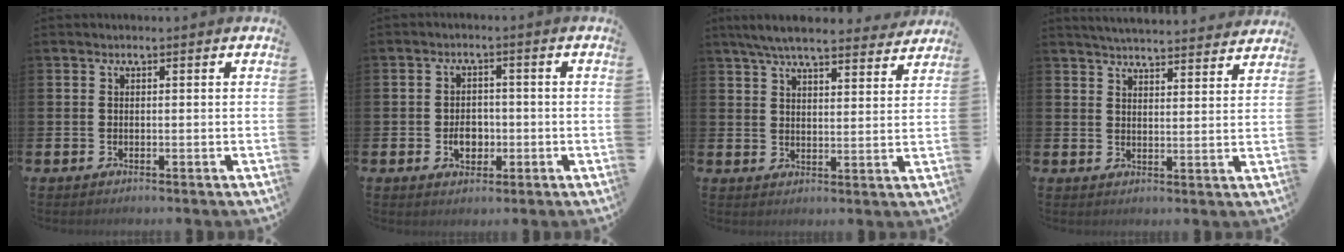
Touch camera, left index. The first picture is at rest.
{"total": 3.5, "force": [-0.8, 2.6, 2.2], "torque": [-0.024, -0.002, -0.022]}
{"total": 6.9, "force": [6.4, 1.1, 2.2], "torque": [-0.056, -0.032, 0.114]}
{"total": 4.9, "force": [4.9, 0.1, 0.4], "torque": [-0.020, -0.033, 0.087]}